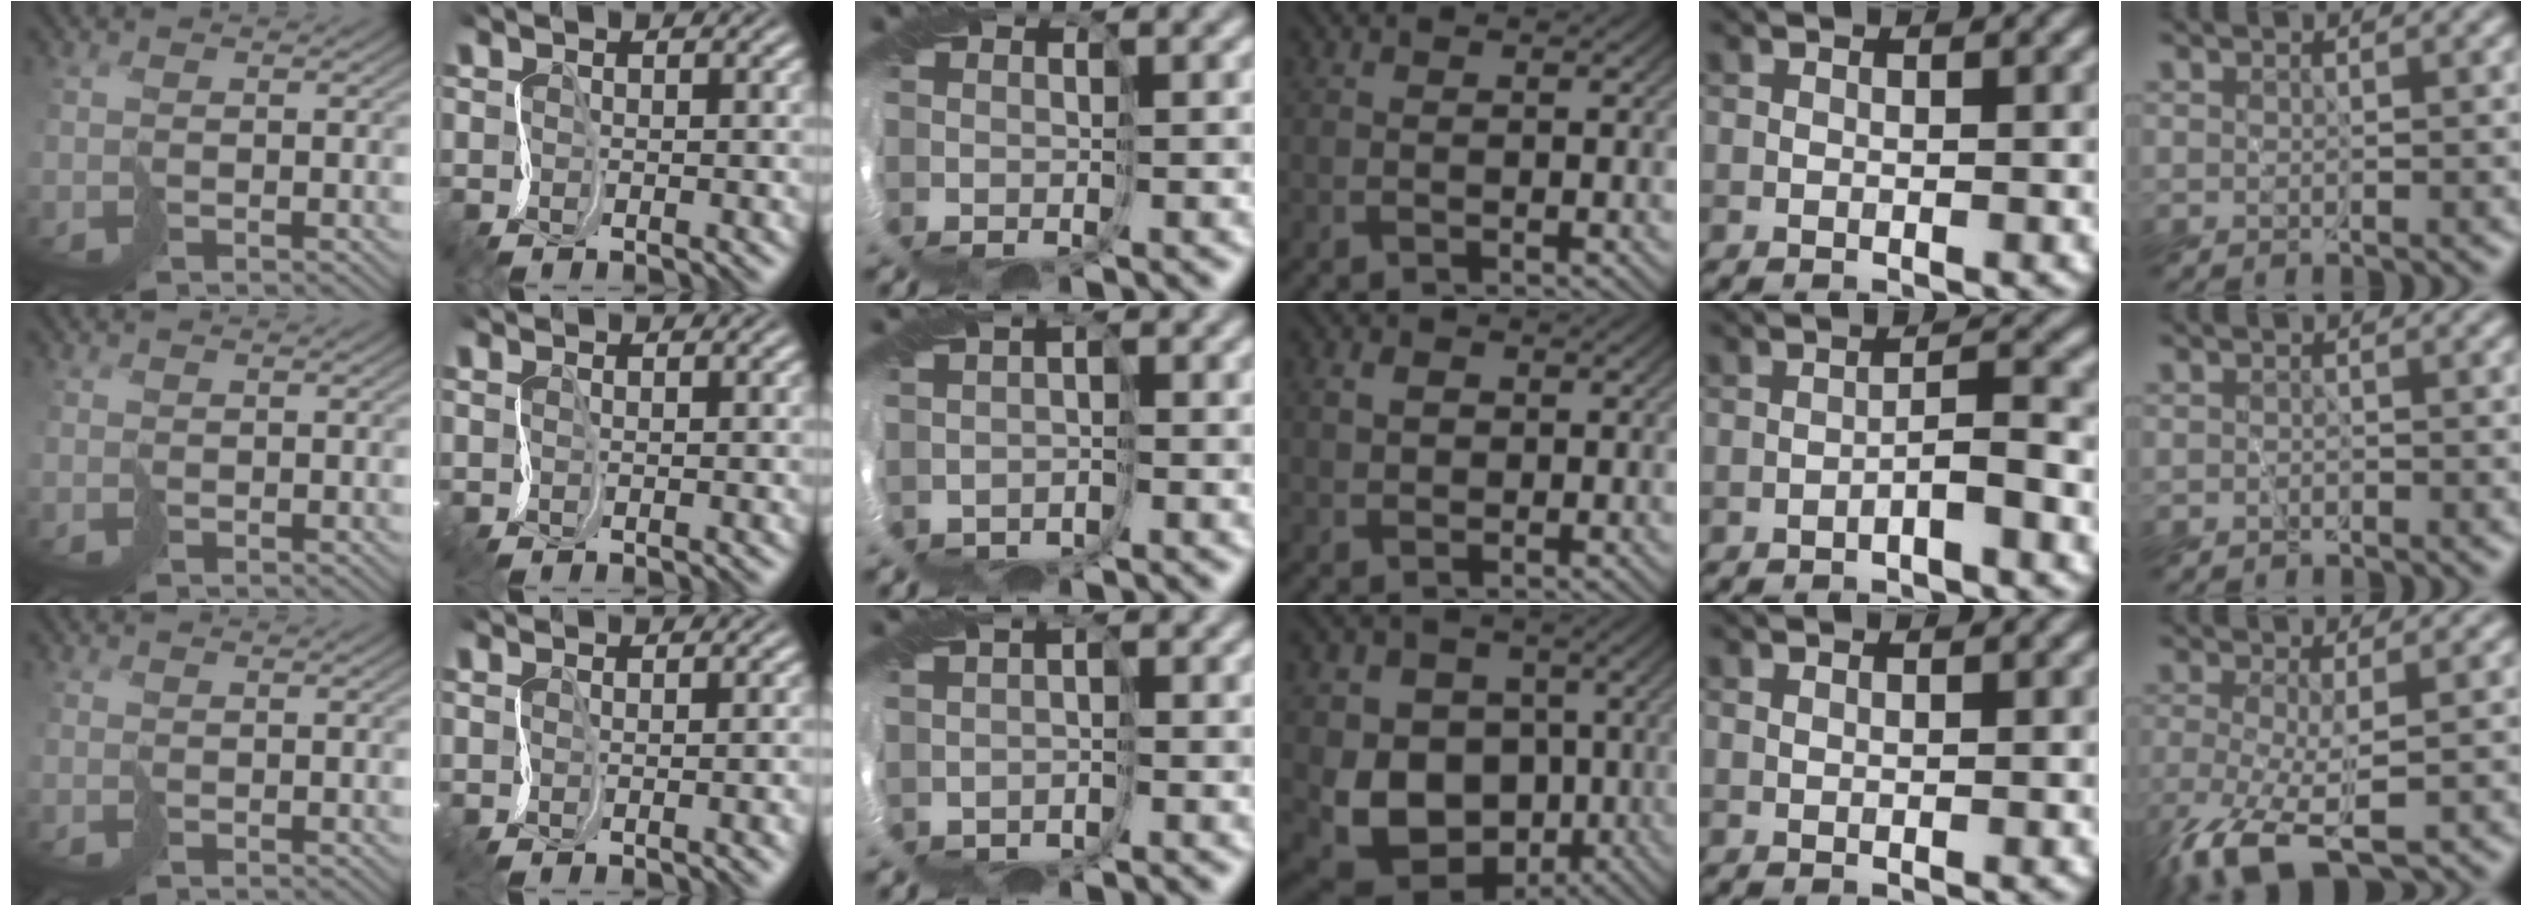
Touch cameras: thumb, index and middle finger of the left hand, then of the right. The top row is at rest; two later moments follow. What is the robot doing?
{"motion": "cut", "object": "bubble wrap"}